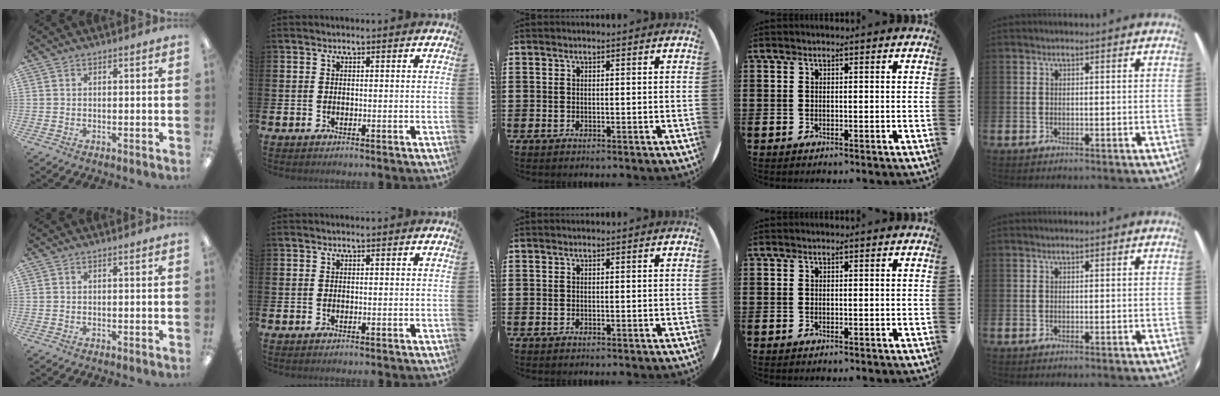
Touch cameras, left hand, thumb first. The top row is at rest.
{}